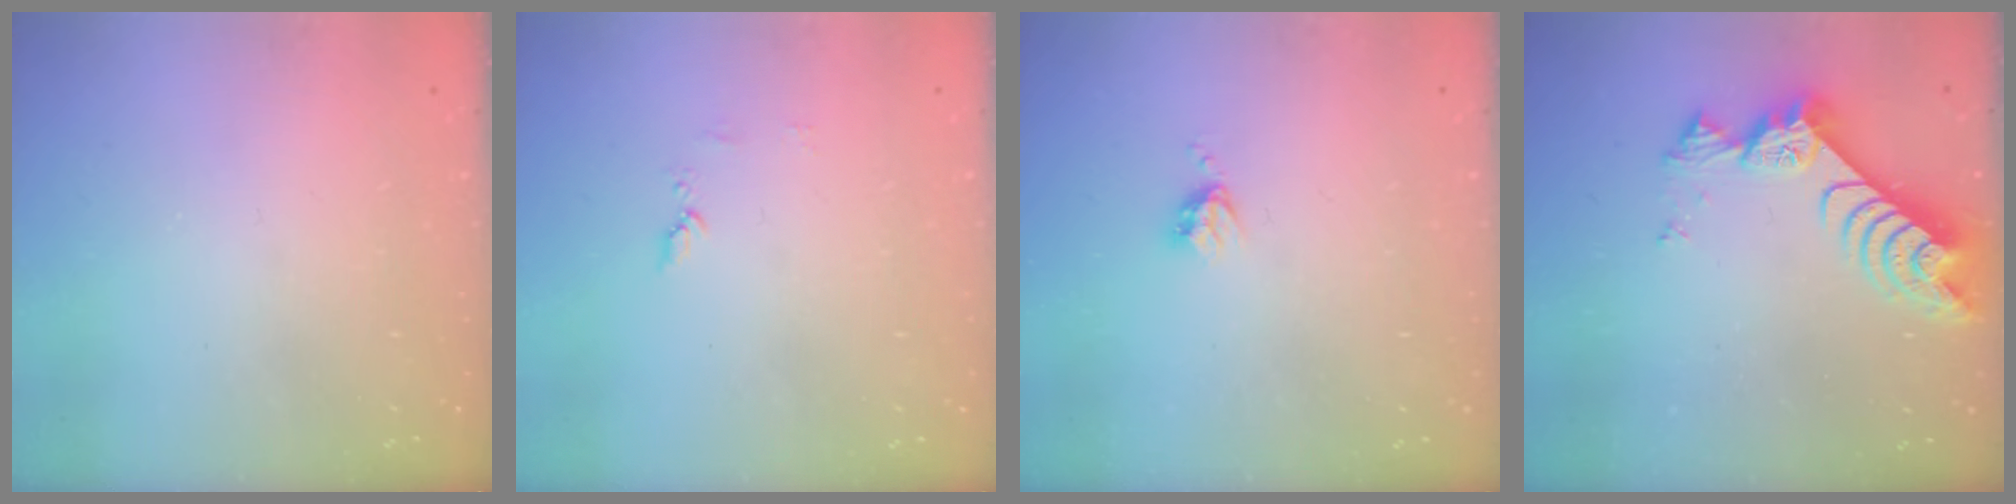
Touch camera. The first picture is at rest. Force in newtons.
{"total": 5.1, "press": 5.0, "slide": 0.6}
{"total": 3.6, "press": 3.6, "slide": 0.4}
{"total": 8.3, "press": 8.2, "slide": 1.0}